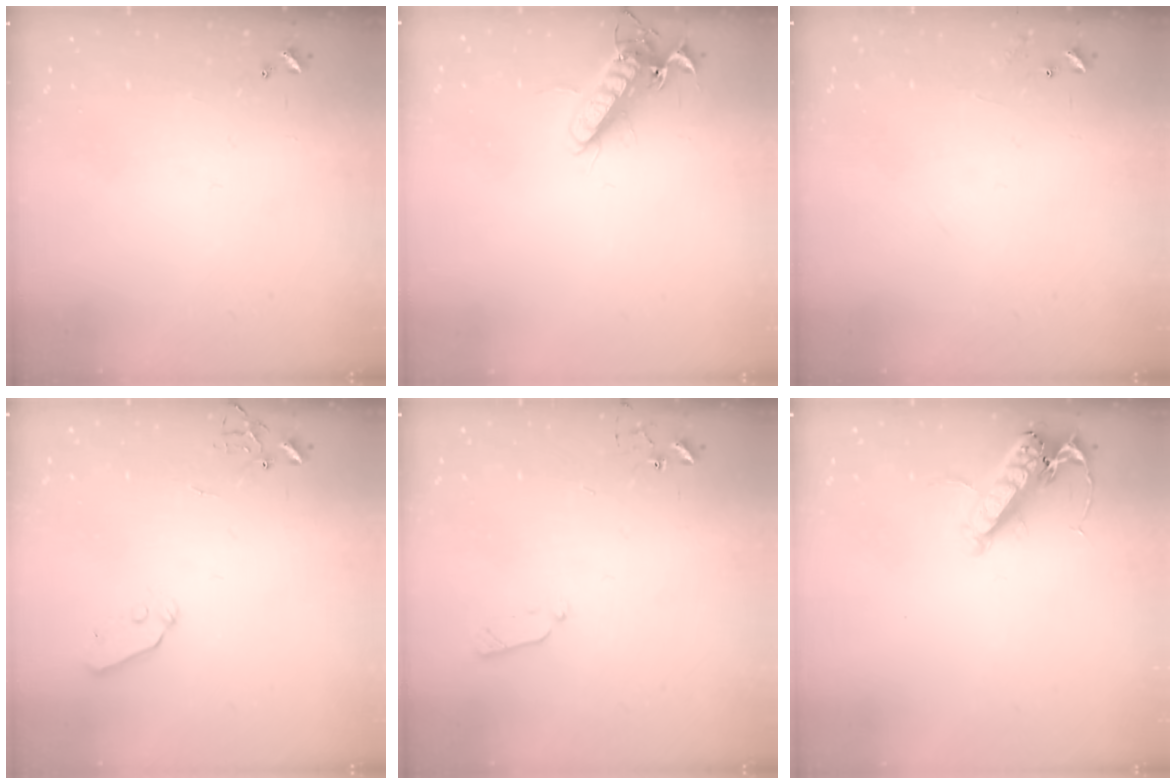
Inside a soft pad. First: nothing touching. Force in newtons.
{"total": 13.3, "press": 13.2, "slide": 1.8}
{"total": 6.9, "press": 6.9, "slide": 0.4}
{"total": 5.3, "press": 5.2, "slide": 0.6}
{"total": 5.6, "press": 5.6, "slide": 0.8}
{"total": 14.4, "press": 14.2, "slide": 2.0}